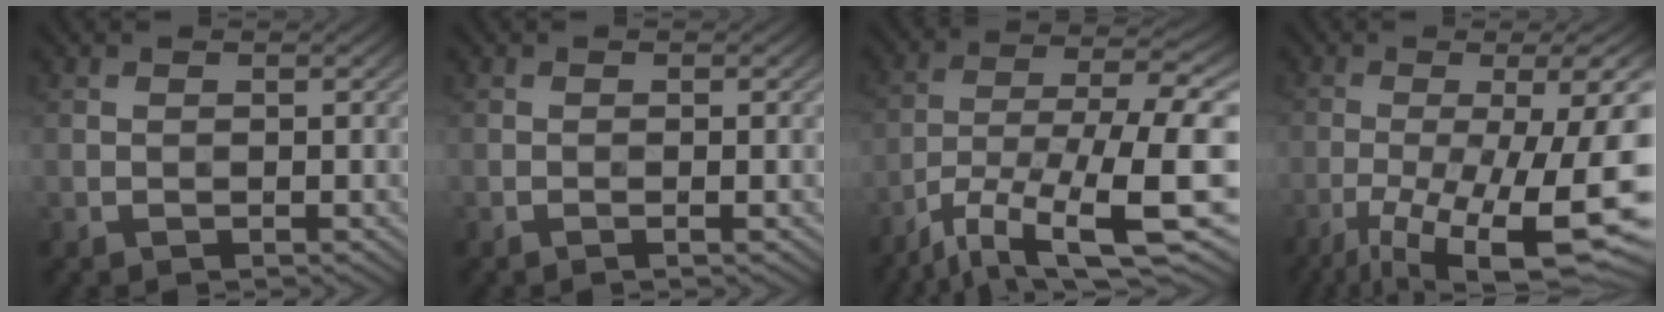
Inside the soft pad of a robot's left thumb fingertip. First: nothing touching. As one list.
[{"total": 0.8, "force": [-0.2, 0.0, 0.8], "torque": [-0.014, 0.000, -0.007]}, {"total": 15.8, "force": [-8.1, 4.9, 12.7], "torque": [-0.230, -0.019, -0.144]}, {"total": 17.5, "force": [-7.5, 4.1, 15.3], "torque": [-0.213, -0.004, -0.115]}]